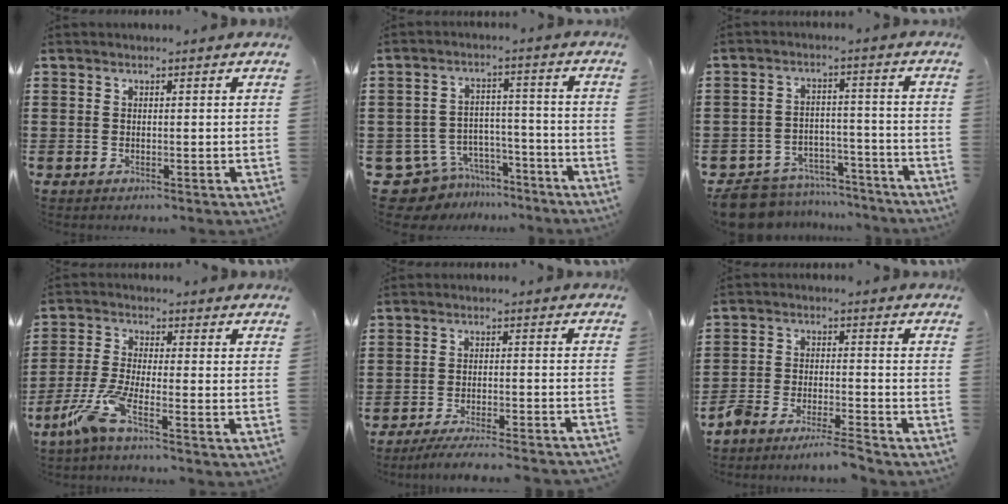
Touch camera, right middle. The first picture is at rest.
{"total": 7.9, "force": [-7.3, 3.0, 0.8], "torque": [-0.037, 0.022, -0.146]}
{"total": 8.3, "force": [-7.9, 1.9, 1.4], "torque": [-0.036, 0.023, -0.157]}
{"total": 6.1, "force": [-3.8, 0.7, 4.8], "torque": [-0.127, -0.020, -0.079]}
{"total": 4.5, "force": [-4.1, -0.2, 1.6], "torque": [-0.025, -0.006, -0.079]}
{"total": 5.1, "force": [-5.1, -0.3, 0.8], "torque": [-0.028, -0.007, -0.106]}